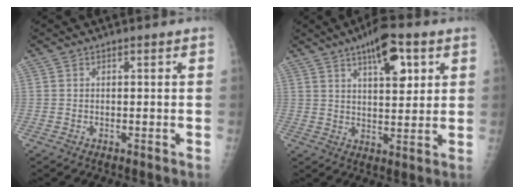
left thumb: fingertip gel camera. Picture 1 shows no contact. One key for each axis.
{"total": 10.3, "fx": 4.9, "fy": 3.9, "fz": 8.2, "tx": -0.106, "ty": -0.020, "tz": 0.074}